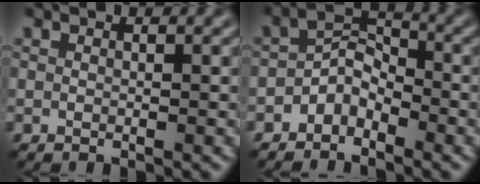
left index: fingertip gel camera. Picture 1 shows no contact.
{"total": 2.9, "force": [-2.1, 1.6, 1.2], "torque": [-0.024, 0.010, -0.043]}